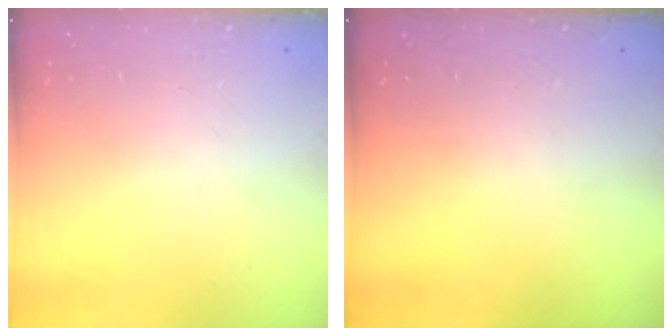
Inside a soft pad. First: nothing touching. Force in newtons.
{"total": 0.0}